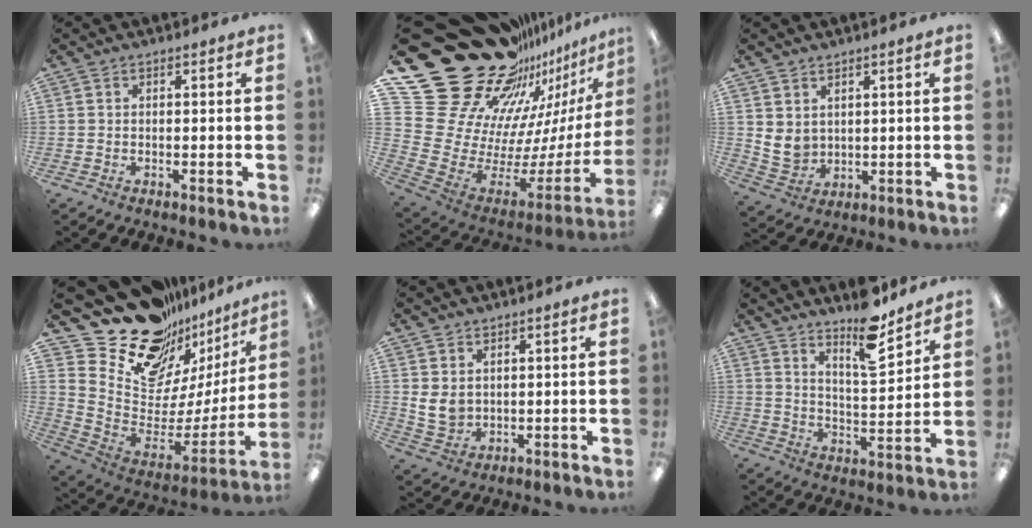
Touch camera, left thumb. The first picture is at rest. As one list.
[{"total": 33.2, "force": [22.4, 18.3, 16.2], "torque": [-0.230, -0.220, 0.476]}, {"total": 5.1, "force": [2.6, 4.0, 1.8], "torque": [-0.043, -0.016, 0.052]}, {"total": 21.0, "force": [17.1, 10.5, 6.2], "torque": [-0.095, -0.150, 0.323]}, {"total": 5.5, "force": [2.2, 4.2, 2.8], "torque": [-0.064, -0.011, 0.040]}, {"total": 12.2, "force": [9.9, 3.0, 6.5], "torque": [-0.090, -0.071, 0.169]}]